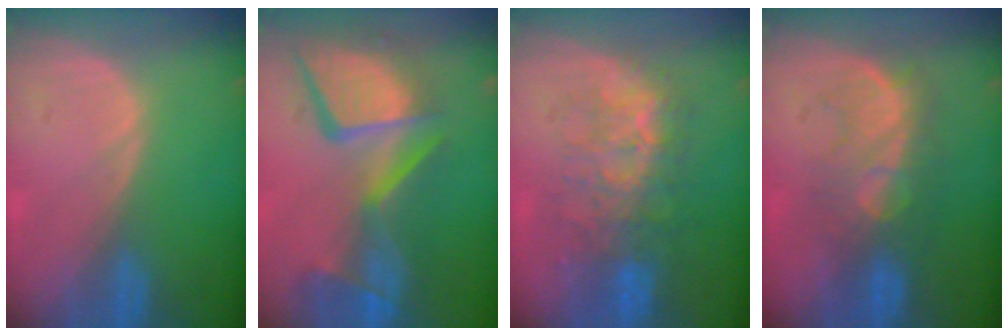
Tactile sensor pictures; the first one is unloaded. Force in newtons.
{"total": 13.8, "press": 11.2, "slide": 8.0}
{"total": 8.9, "press": 8.5, "slide": 2.8}
{"total": 8.1, "press": 7.9, "slide": 1.7}